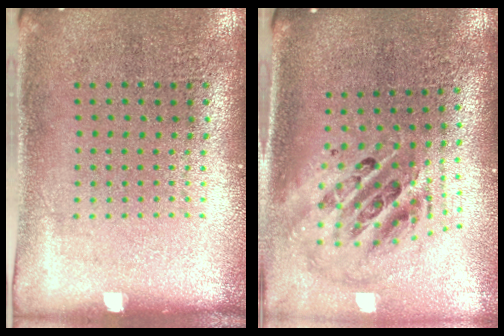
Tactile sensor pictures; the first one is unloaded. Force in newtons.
{"total": 2.4, "press": 1.7, "slide": 1.7}